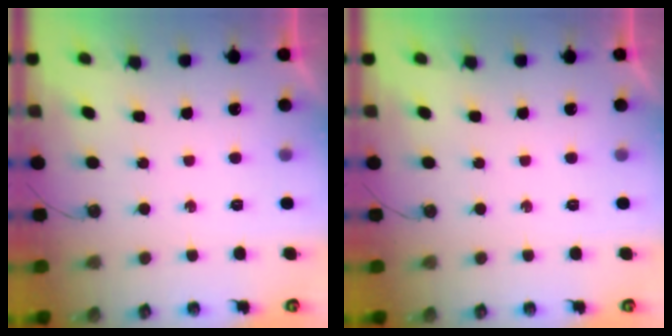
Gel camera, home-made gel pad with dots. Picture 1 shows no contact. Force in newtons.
{"total": 0.0}